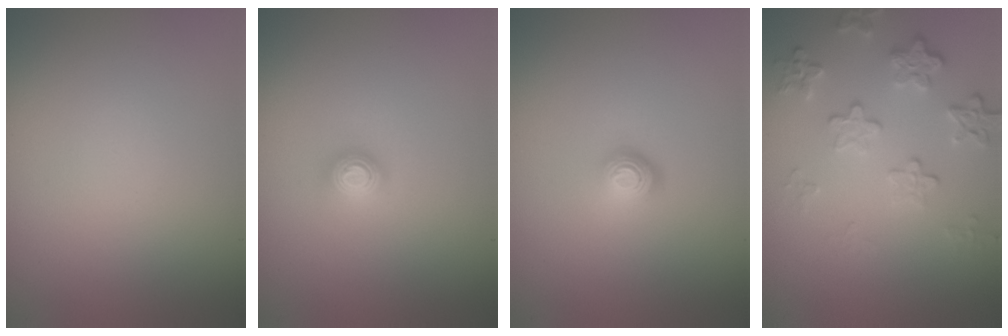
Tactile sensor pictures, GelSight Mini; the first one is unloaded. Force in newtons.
{"total": 1.2, "press": 1.2, "slide": 0.2}
{"total": 1.7, "press": 1.2, "slide": 1.3}
{"total": 3.9, "press": 2.8, "slide": 2.7}